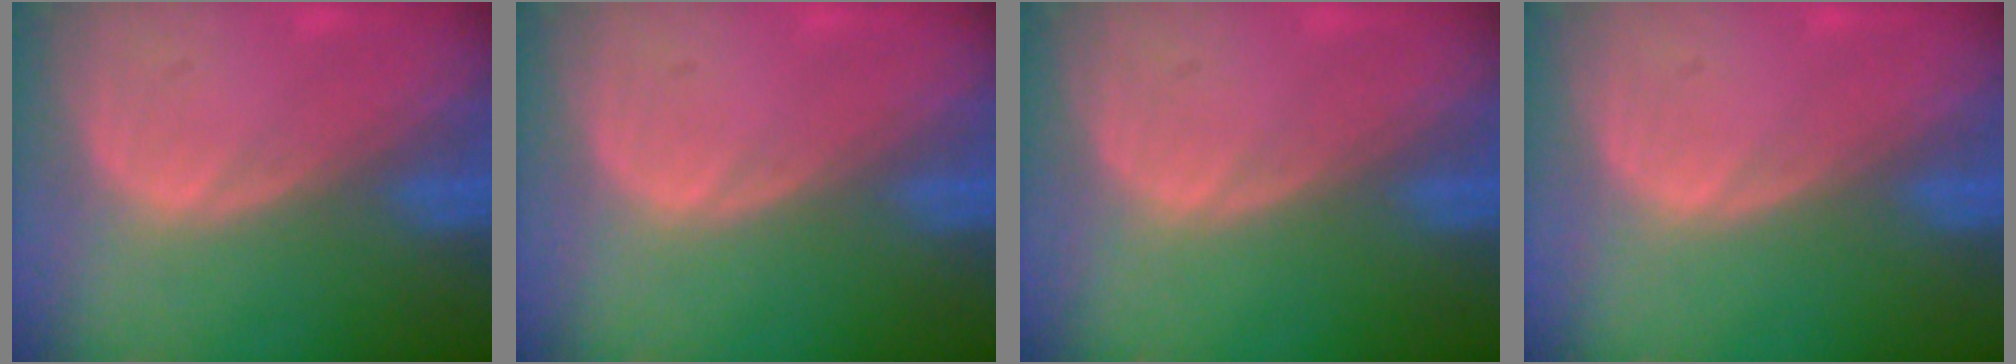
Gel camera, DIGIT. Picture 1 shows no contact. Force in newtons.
{"total": 0.0}
{"total": 0.0}
{"total": 0.0}